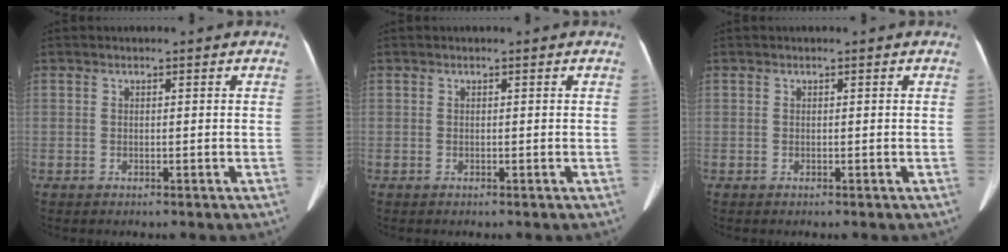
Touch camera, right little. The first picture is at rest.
{"total": 0.0}
{"total": 0.0}